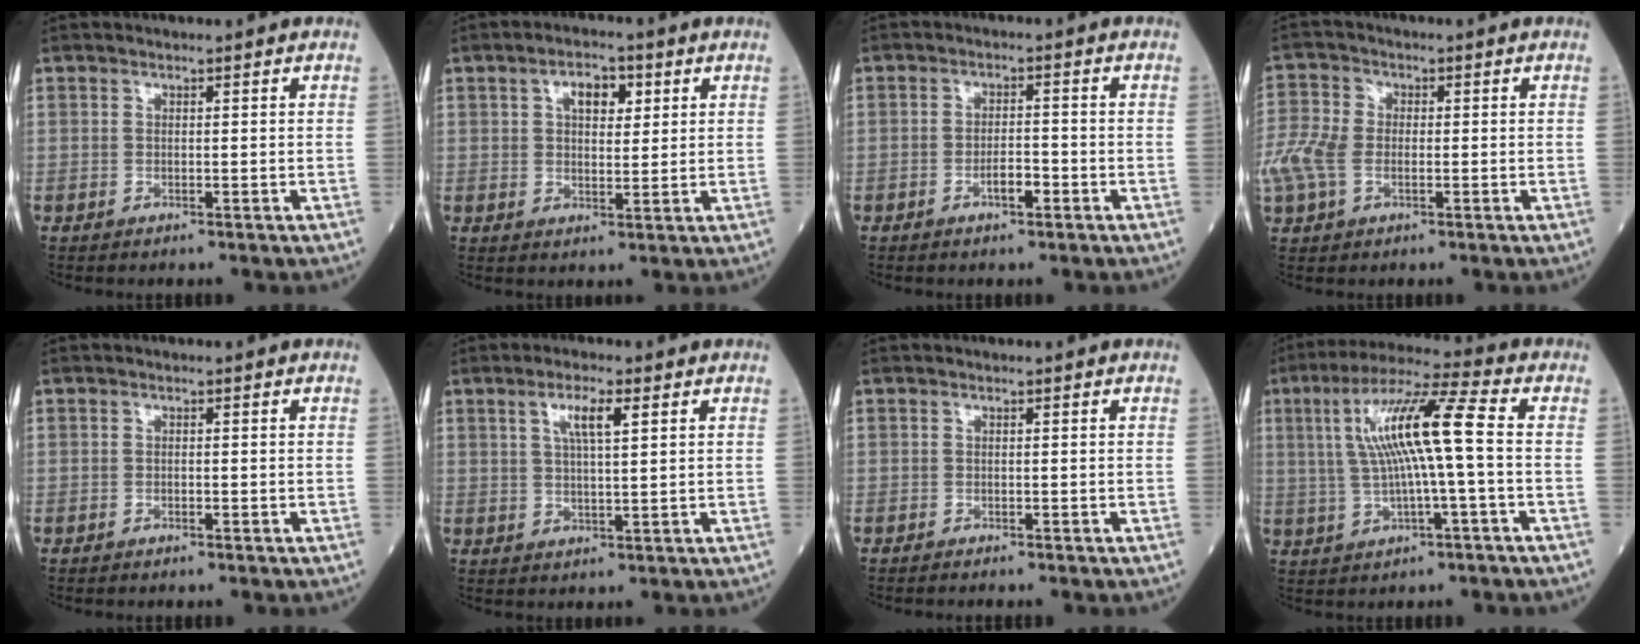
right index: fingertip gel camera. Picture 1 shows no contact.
{"total": 5.2, "force": [2.0, 2.6, 4.0], "torque": [-0.065, 0.012, 0.031]}
{"total": 3.0, "force": [-1.5, 0.9, 2.5], "torque": [-0.040, 0.001, -0.028]}
{"total": 9.8, "force": [-1.8, 6.5, 7.1], "torque": [-0.193, 0.011, -0.036]}
{"total": 0.6, "force": [-0.4, 0.1, 0.4], "torque": [-0.009, -0.002, -0.006]}
{"total": 4.7, "force": [1.9, 0.6, 4.2], "torque": [-0.080, 0.004, 0.036]}
{"total": 0.9, "force": [-0.9, 0.1, 0.3], "torque": [-0.006, -0.001, -0.013]}
{"total": 12.2, "force": [1.0, 0.4, 12.1], "torque": [-0.227, 0.025, 0.017]}